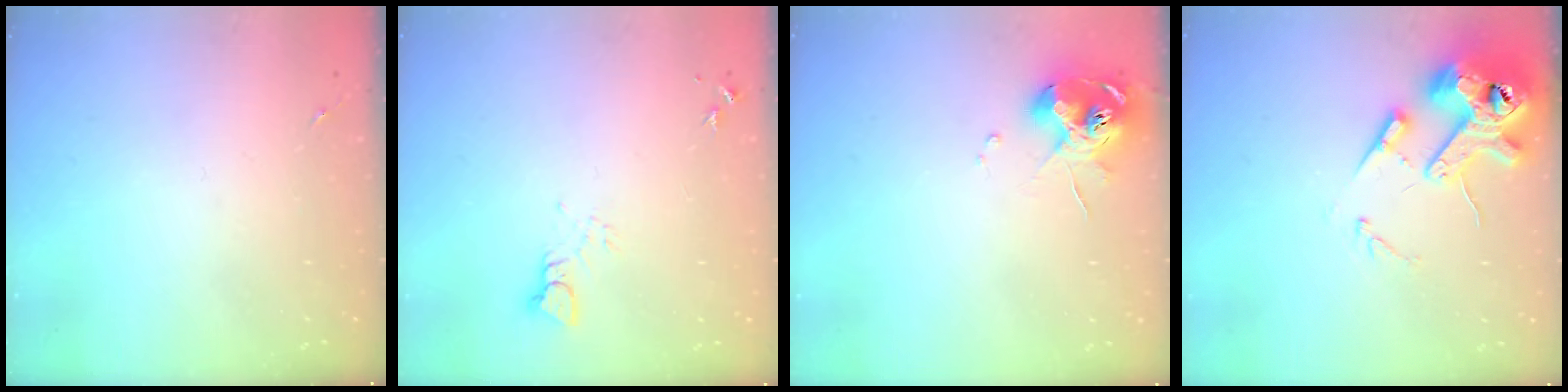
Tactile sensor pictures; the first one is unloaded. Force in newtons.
{"total": 3.1, "press": 3.1, "slide": 0.4}
{"total": 10.5, "press": 10.4, "slide": 1.3}
{"total": 16.0, "press": 15.8, "slide": 2.5}